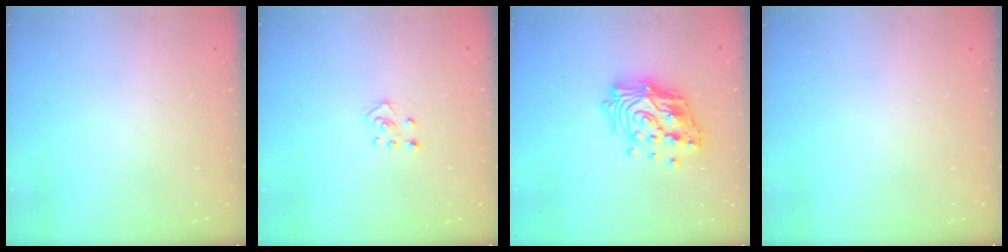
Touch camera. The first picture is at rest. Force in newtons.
{"total": 3.1, "press": 3.1, "slide": 0.4}
{"total": 17.3, "press": 17.1, "slide": 2.1}
{"total": 0.0}